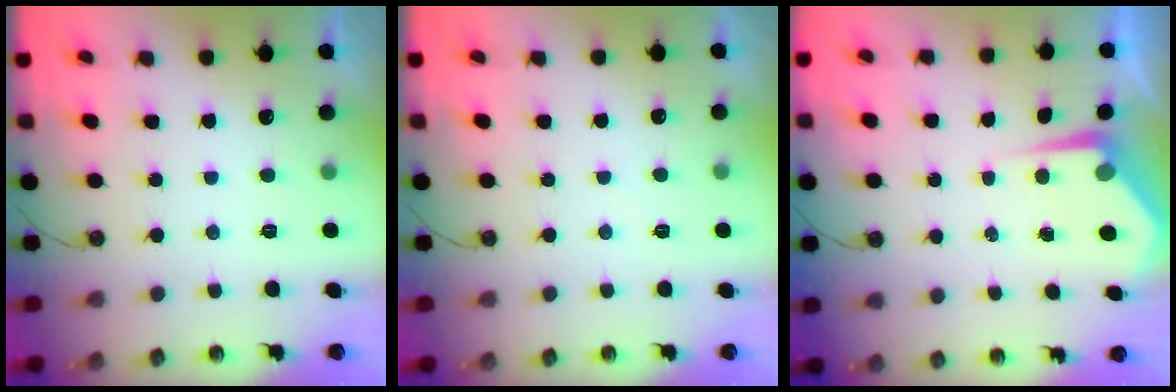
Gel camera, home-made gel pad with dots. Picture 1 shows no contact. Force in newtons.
{"total": 2.3, "press": 2.3, "slide": 0.4}
{"total": 4.7, "press": 4.7, "slide": 0.8}